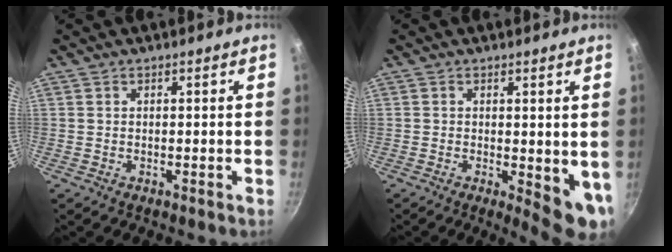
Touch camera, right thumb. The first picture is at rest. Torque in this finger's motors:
{"motor_torque": [-0.05, 0.51, 0.81, -0.10, 0.05]}